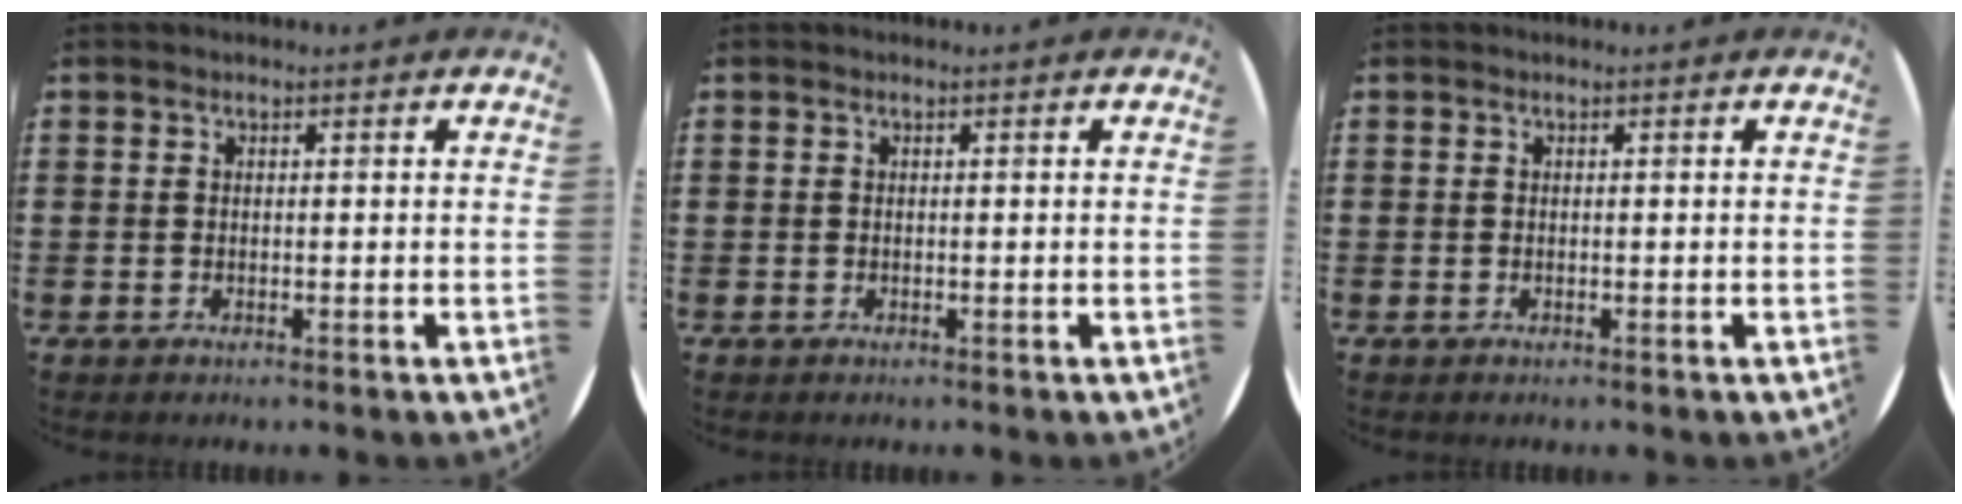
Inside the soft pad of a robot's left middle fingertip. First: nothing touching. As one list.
[{"total": 0.0}, {"total": 0.0}]